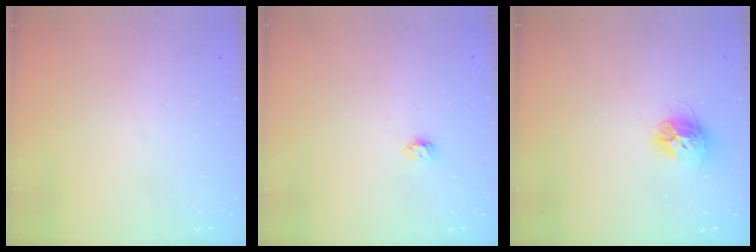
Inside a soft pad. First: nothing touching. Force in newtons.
{"total": 3.9, "press": 3.9, "slide": 0.6}
{"total": 10.4, "press": 10.4, "slide": 0.5}